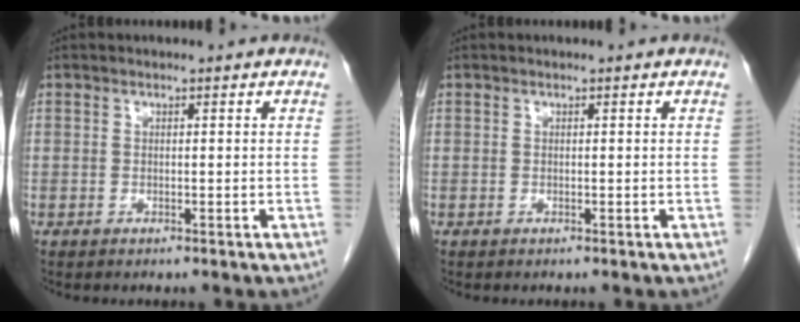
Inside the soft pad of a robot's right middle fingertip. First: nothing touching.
{"total": 0.0}